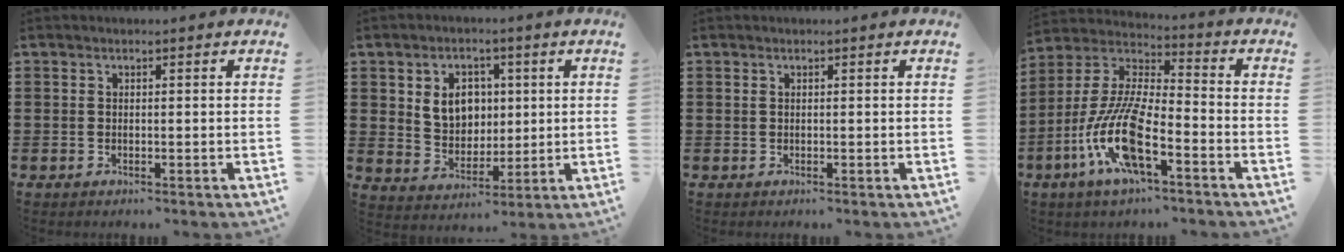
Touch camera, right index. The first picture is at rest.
{"total": 6.8, "force": [1.7, 5.6, 3.5], "torque": [-0.074, 0.012, 0.026]}
{"total": 0.0}
{"total": 13.0, "force": [-6.3, 3.6, 10.7], "torque": [-0.258, -0.016, -0.130]}